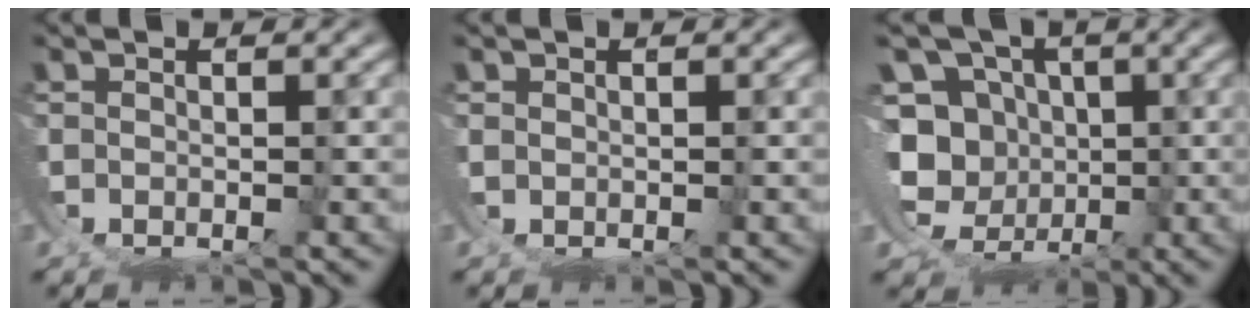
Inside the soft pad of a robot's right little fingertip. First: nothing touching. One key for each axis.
{"total": 1.0, "fx": 0.8, "fy": -0.5, "fz": 0.1, "tx": -0.001, "ty": 0.002, "tz": 0.020}
{"total": 13.2, "fx": 0.1, "fy": 11.2, "fz": 7.0, "tx": -0.140, "ty": -0.040, "tz": 0.003}